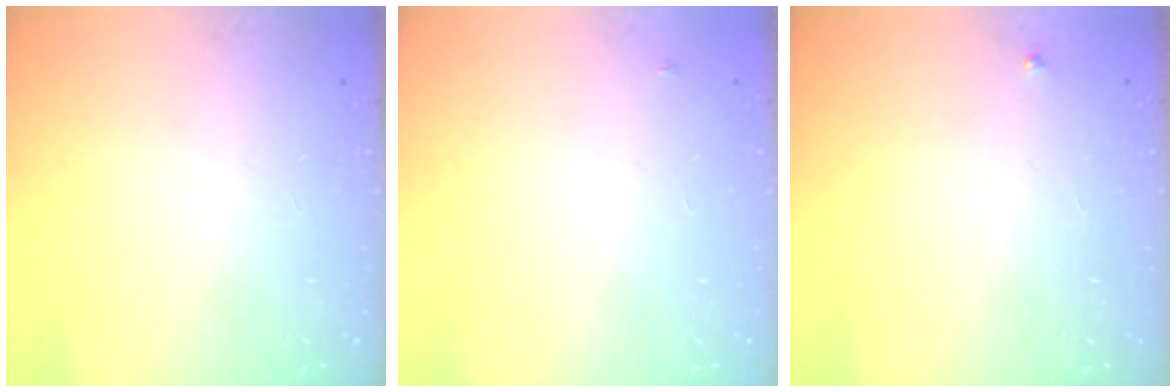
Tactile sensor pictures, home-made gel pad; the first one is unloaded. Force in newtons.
{"total": 2.6, "press": 2.6, "slide": 0.2}
{"total": 2.7, "press": 2.7, "slide": 0.3}